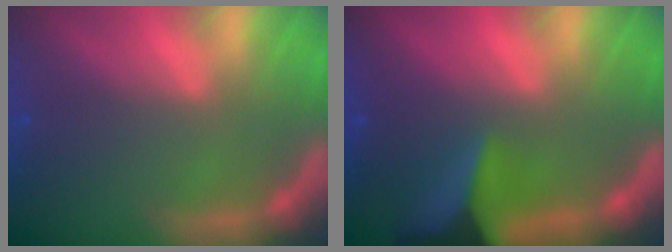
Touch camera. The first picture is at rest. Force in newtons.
{"total": 8.9}